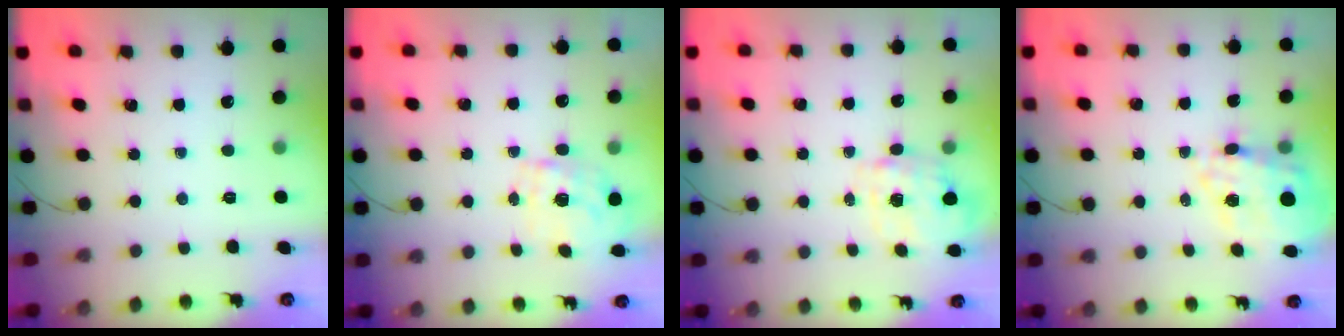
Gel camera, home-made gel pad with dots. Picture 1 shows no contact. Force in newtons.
{"total": 2.1, "press": 0.6, "slide": 2.0}
{"total": 3.9, "press": 3.8, "slide": 0.8}
{"total": 16.5, "press": 16.1, "slide": 3.7}